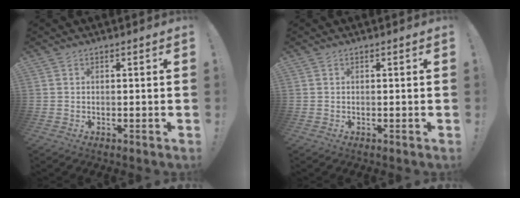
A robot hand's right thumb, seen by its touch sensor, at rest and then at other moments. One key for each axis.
{"total": 0.0}